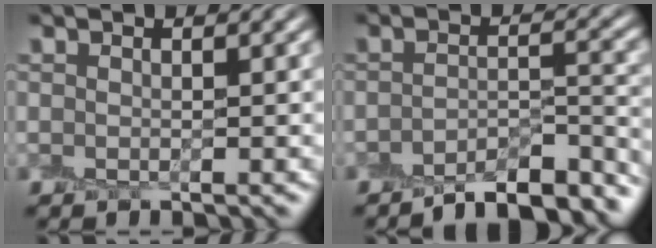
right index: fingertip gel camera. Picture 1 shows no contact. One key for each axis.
{"total": 6.6, "fx": -5.5, "fy": 1.5, "fz": 3.3, "tx": -0.043, "ty": 0.004, "tz": -0.081}